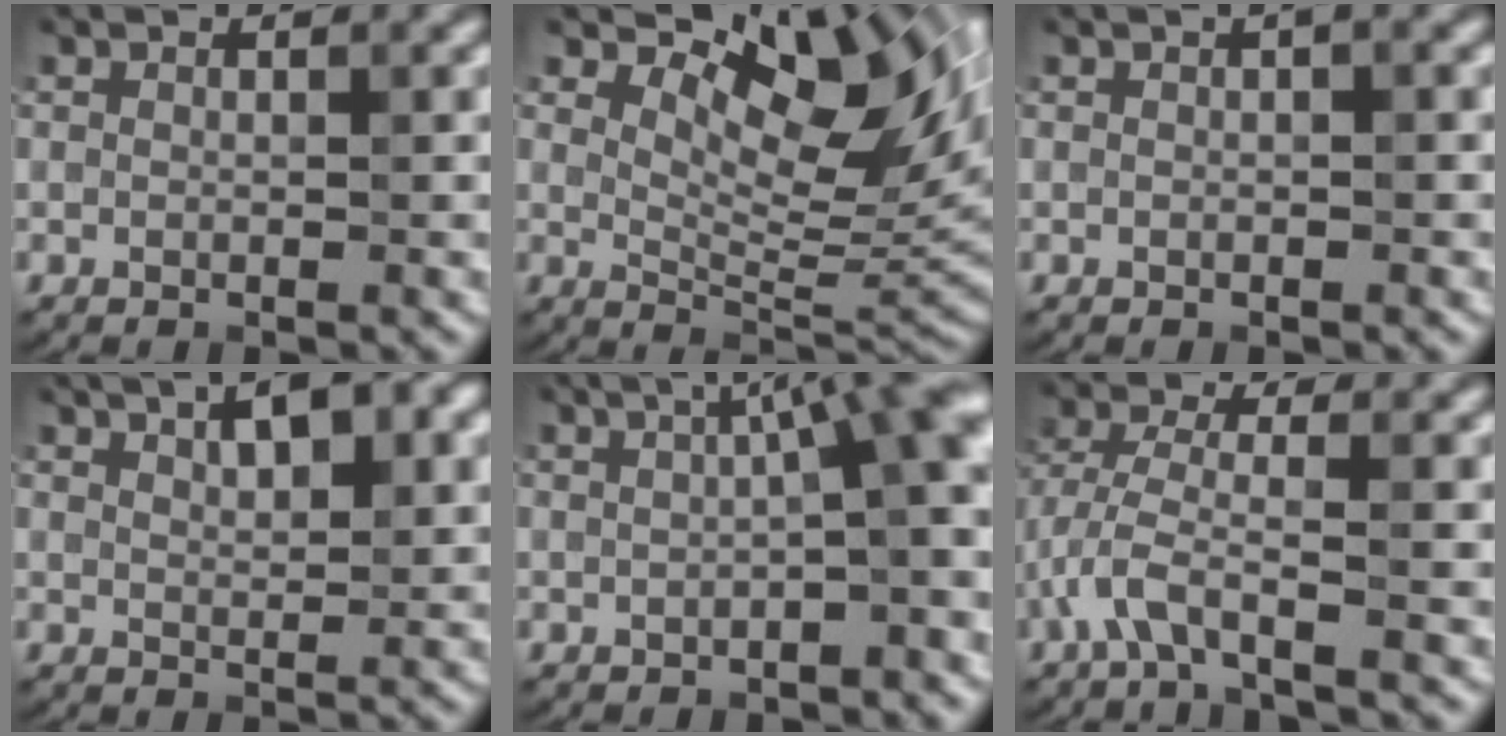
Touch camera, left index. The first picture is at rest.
{"total": 12.0, "force": [5.8, 5.2, 9.1], "torque": [-0.130, 0.007, 0.093]}
{"total": 0.6, "force": [0.1, 0.0, 0.6], "torque": [-0.009, 0.003, 0.002]}
{"total": 5.7, "force": [3.0, 2.1, 4.4], "torque": [-0.061, 0.014, 0.041]}
{"total": 8.2, "force": [1.3, 1.5, 8.0], "torque": [-0.093, 0.030, 0.012]}
{"total": 3.7, "force": [-2.2, 0.9, 2.9], "torque": [-0.071, 0.004, -0.053]}